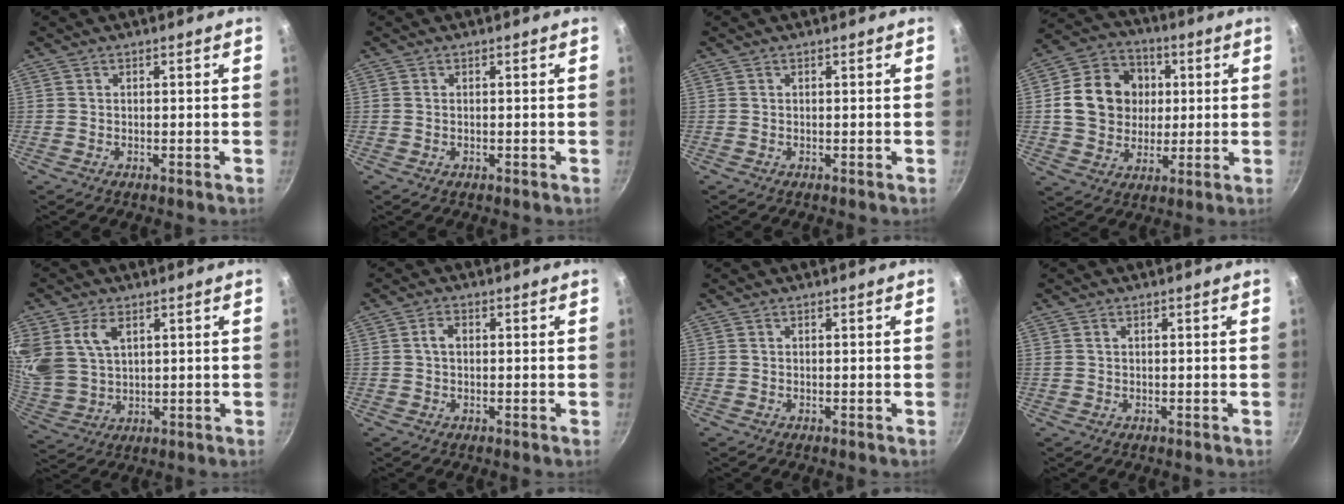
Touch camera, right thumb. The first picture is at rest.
{"total": 0.0}
{"total": 0.0}
{"total": 15.0, "force": [1.9, 12.9, 7.5], "torque": [-0.103, 0.019, 0.030]}
{"total": 11.8, "force": [4.8, 8.2, 7.1], "torque": [-0.142, -0.016, 0.108]}
{"total": 2.3, "force": [0.2, 1.6, 1.7], "torque": [-0.024, 0.008, 0.002]}
{"total": 0.0}
{"total": 0.5, "force": [0.2, 0.4, 0.3], "torque": [-0.005, 0.002, 0.003]}